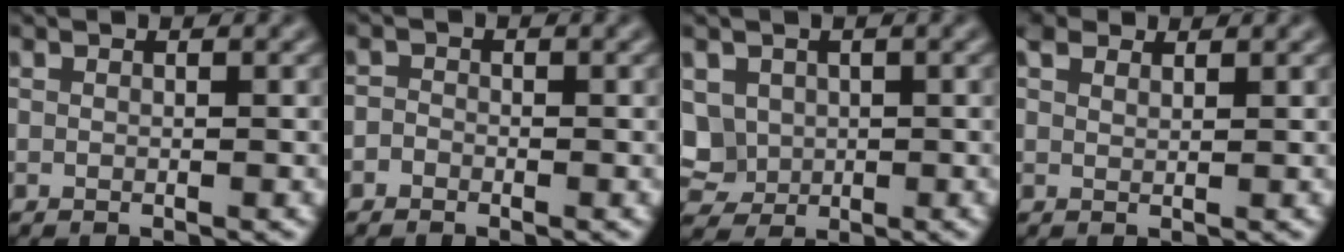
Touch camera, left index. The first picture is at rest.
{"total": 1.1, "force": [-0.8, 0.7, 0.1], "torque": [0.005, -0.004, -0.023]}
{"total": 4.2, "force": [0.5, 3.7, 1.9], "torque": [-0.048, 0.003, 0.008]}
{"total": 2.3, "force": [1.9, 0.9, 0.9], "torque": [-0.025, 0.008, 0.032]}